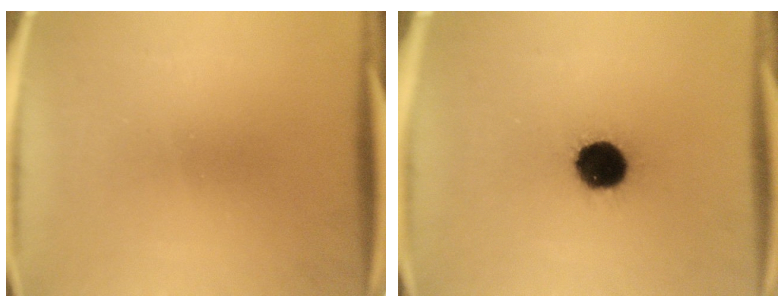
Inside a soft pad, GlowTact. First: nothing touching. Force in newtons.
{"total": 13.3}